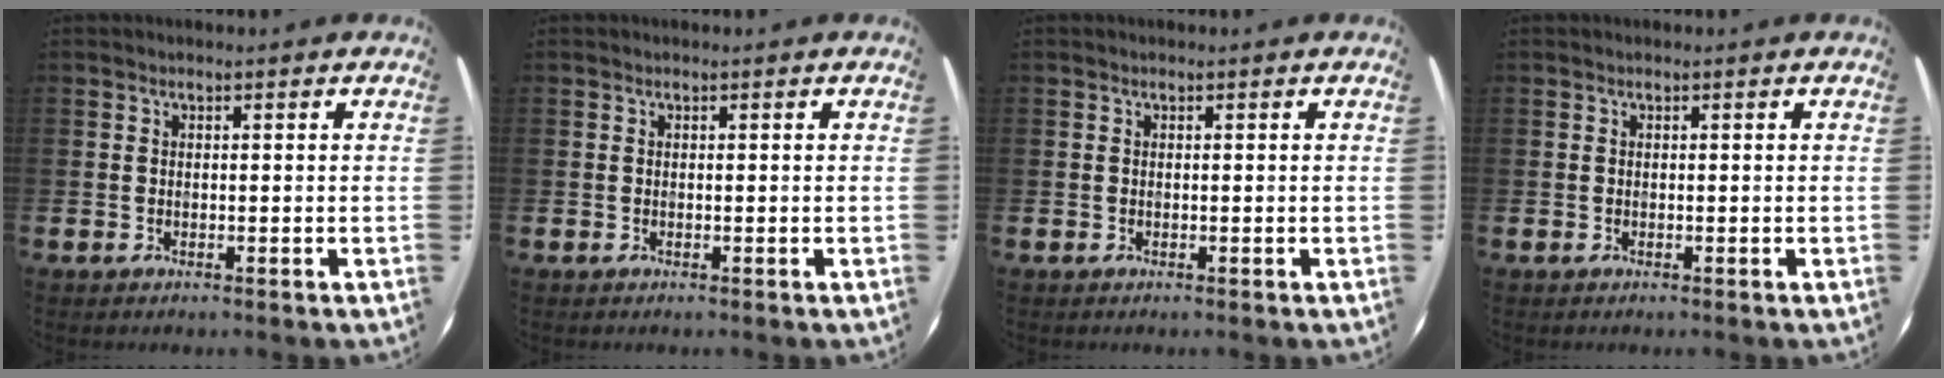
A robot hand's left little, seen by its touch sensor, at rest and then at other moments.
{"total": 0.0}
{"total": 0.0}
{"total": 0.0}